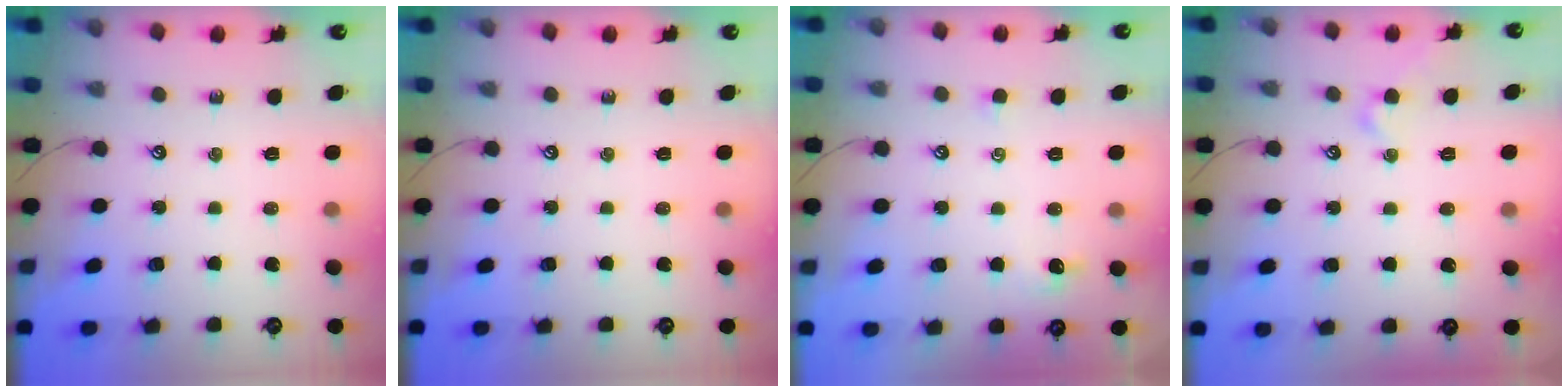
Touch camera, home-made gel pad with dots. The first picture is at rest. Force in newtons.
{"total": 0.0}
{"total": 0.6, "press": 0.3, "slide": 0.5}
{"total": 1.6, "press": 1.5, "slide": 0.4}